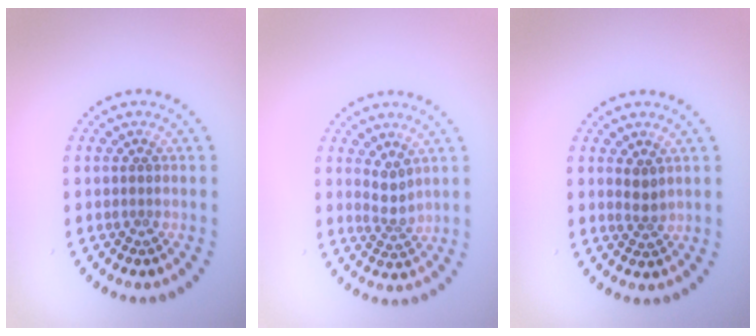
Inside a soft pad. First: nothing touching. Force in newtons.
{"total": 1.9, "press": 1.4, "slide": 1.2}
{"total": 1.3, "press": 1.1, "slide": 0.8}